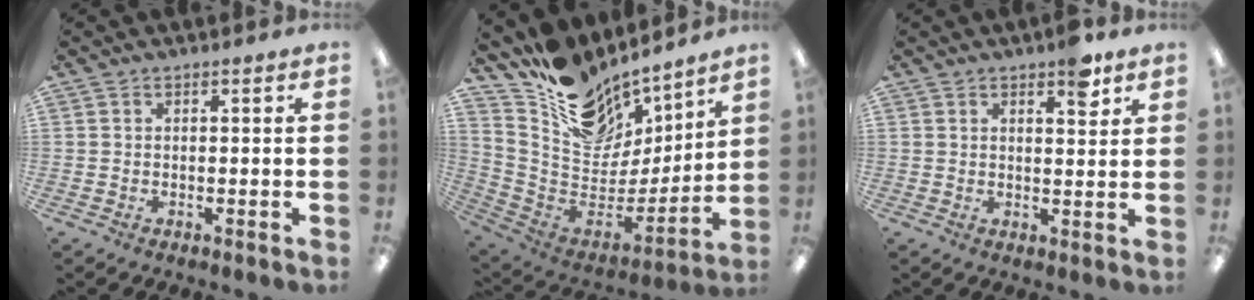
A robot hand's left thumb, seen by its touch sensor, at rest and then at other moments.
{"total": 15.1, "force": [11.7, 8.3, 4.9], "torque": [-0.106, -0.108, 0.214]}
{"total": 5.8, "force": [3.9, 2.1, 3.7], "torque": [-0.033, -0.022, 0.061]}